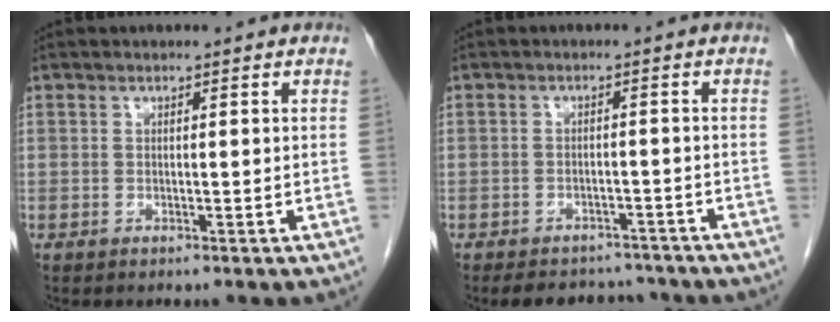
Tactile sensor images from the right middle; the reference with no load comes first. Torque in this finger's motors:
{"motor_torque": [0.69, -0.58, -0.01, -0.01]}